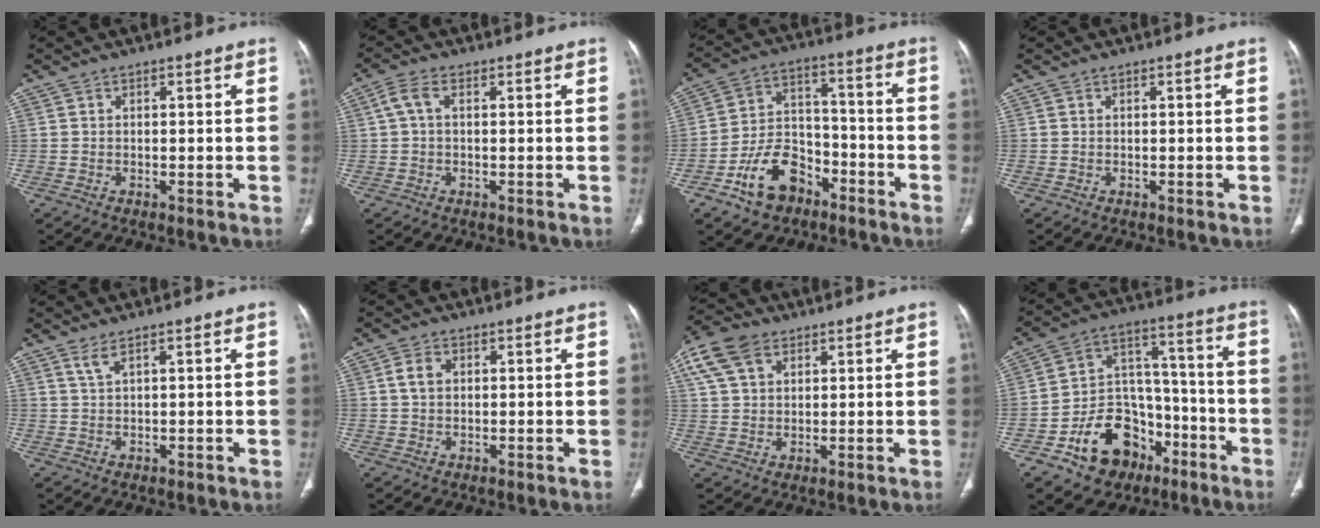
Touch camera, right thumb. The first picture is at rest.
{"total": 2.3, "force": [0.4, 1.5, 1.7], "torque": [-0.033, 0.012, 0.006]}
{"total": 12.4, "force": [-7.1, 8.2, 6.1], "torque": [-0.078, 0.065, -0.122]}
{"total": 0.0}
{"total": 1.8, "force": [1.2, 0.1, 1.3], "torque": [-0.031, -0.001, 0.029]}
{"total": 3.2, "force": [0.8, 2.3, 2.1], "torque": [-0.036, 0.003, 0.015]}
{"total": 10.8, "force": [5.4, 7.0, 6.2], "torque": [-0.120, 0.008, 0.104]}
{"total": 18.1, "force": [-9.0, 12.9, 8.8], "torque": [-0.092, 0.086, -0.139]}